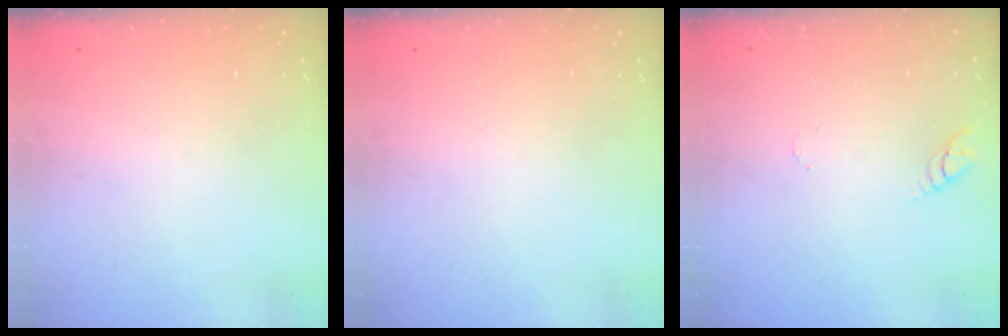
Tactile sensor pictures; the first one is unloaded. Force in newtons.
{"total": 0.0}
{"total": 2.9, "press": 2.9, "slide": 0.2}